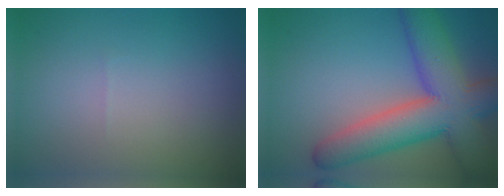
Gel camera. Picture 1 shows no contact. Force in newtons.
{"total": 10.2, "press": 10.2, "slide": 0.6}